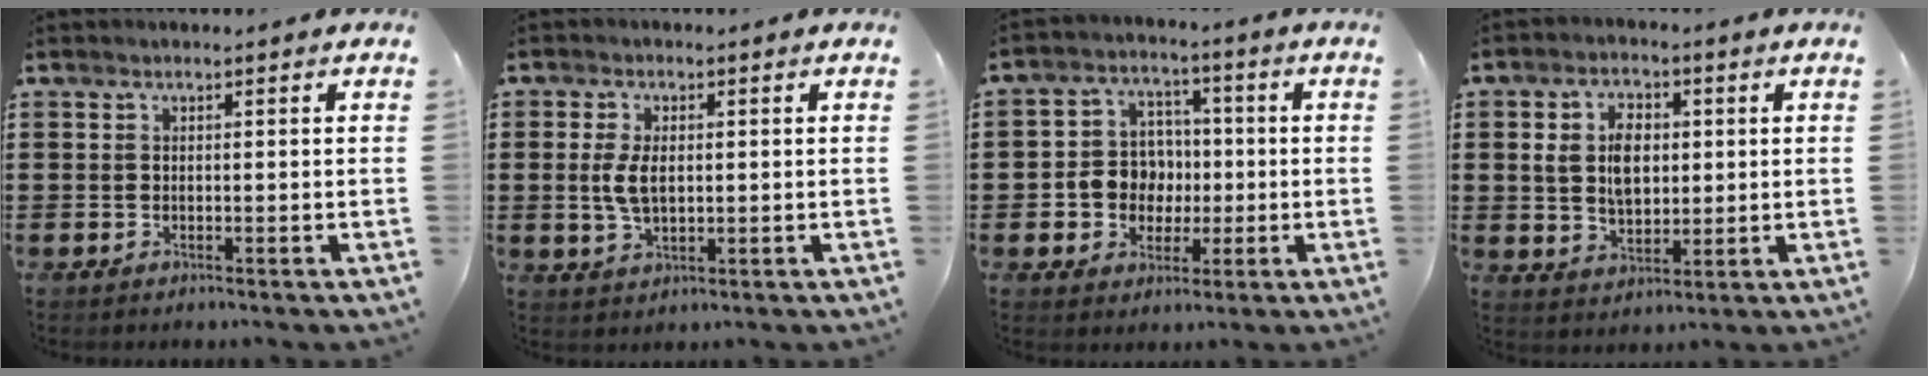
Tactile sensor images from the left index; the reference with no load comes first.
{"total": 4.6, "force": [0.4, 2.4, 3.9], "torque": [-0.095, 0.002, 0.002]}
{"total": 7.1, "force": [-0.5, 6.6, 2.4], "torque": [-0.057, 0.020, -0.008]}
{"total": 6.8, "force": [1.3, 4.6, 4.8], "torque": [-0.106, 0.013, 0.017]}